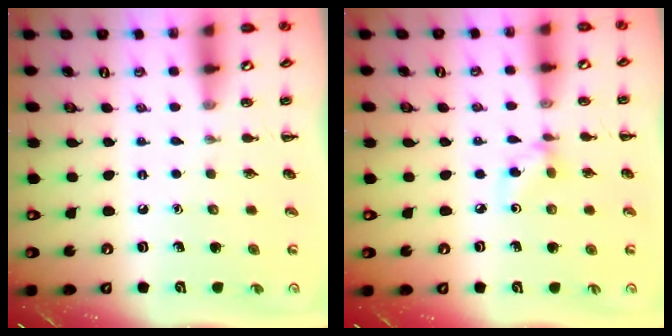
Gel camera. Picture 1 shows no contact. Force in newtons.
{"total": 3.3, "press": 3.0, "slide": 1.2}